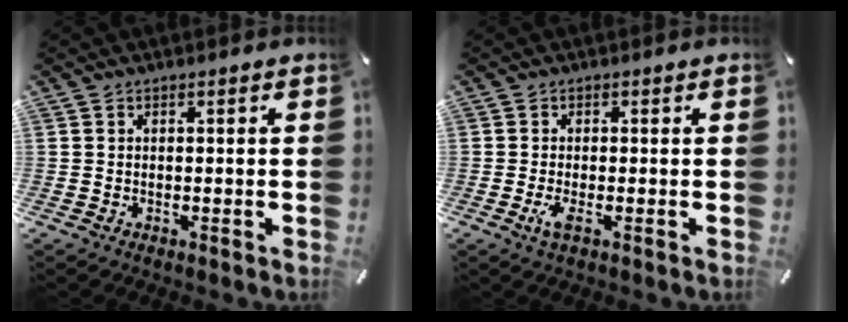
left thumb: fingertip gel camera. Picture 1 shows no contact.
{"total": 2.7, "force": [-0.7, 0.8, 2.4], "torque": [-0.054, -0.005, -0.015]}